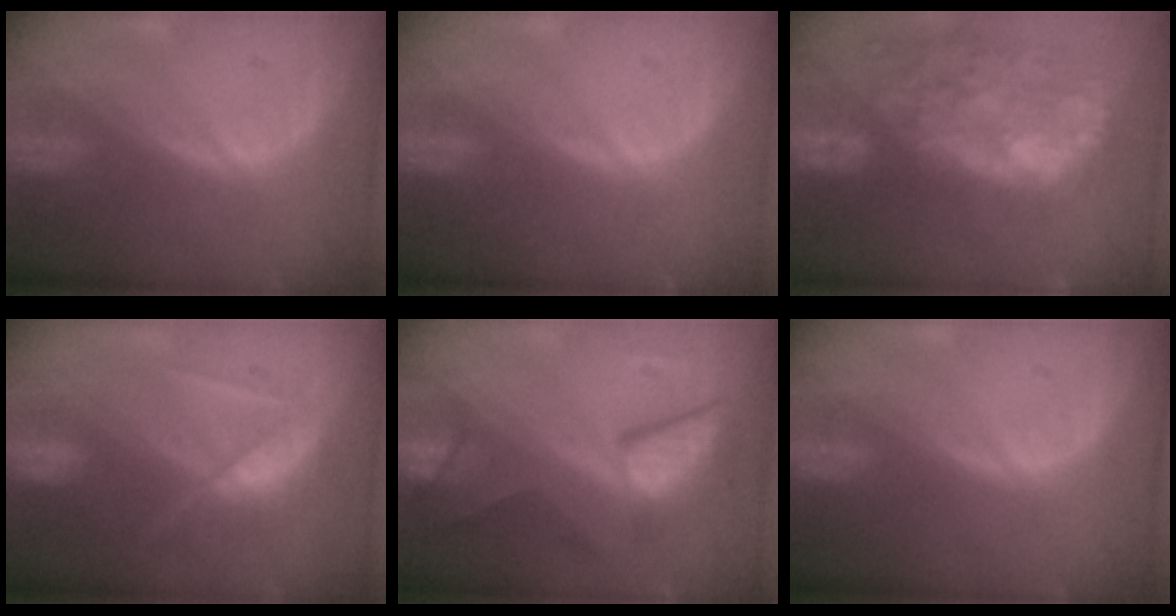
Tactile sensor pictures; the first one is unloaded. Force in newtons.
{"total": 0.0}
{"total": 14.2, "press": 11.6, "slide": 8.1}
{"total": 7.4, "press": 6.5, "slide": 3.4}
{"total": 8.3, "press": 8.3, "slide": 0.4}
{"total": 0.0}